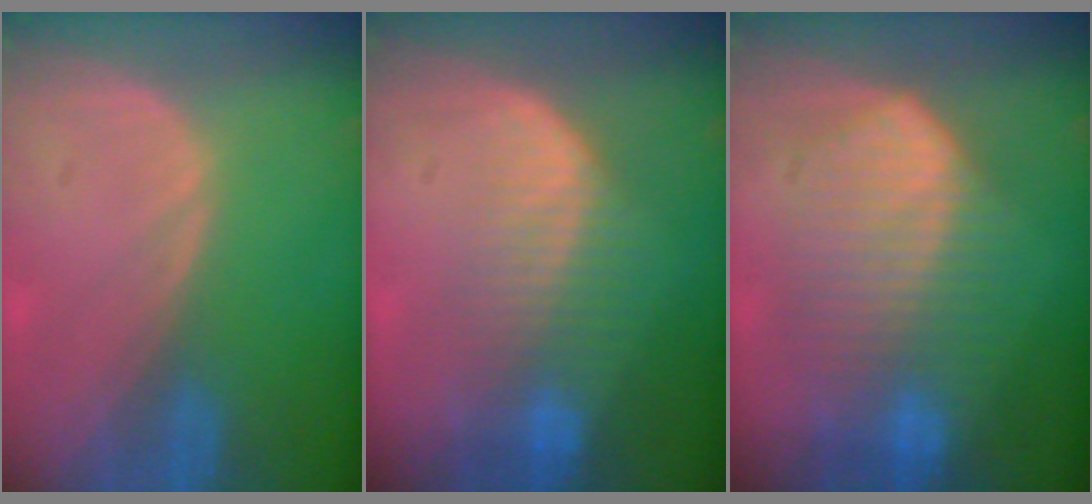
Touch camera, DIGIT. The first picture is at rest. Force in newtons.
{"total": 7.8, "press": 6.9, "slide": 3.7}
{"total": 10.5, "press": 10.5, "slide": 0.6}